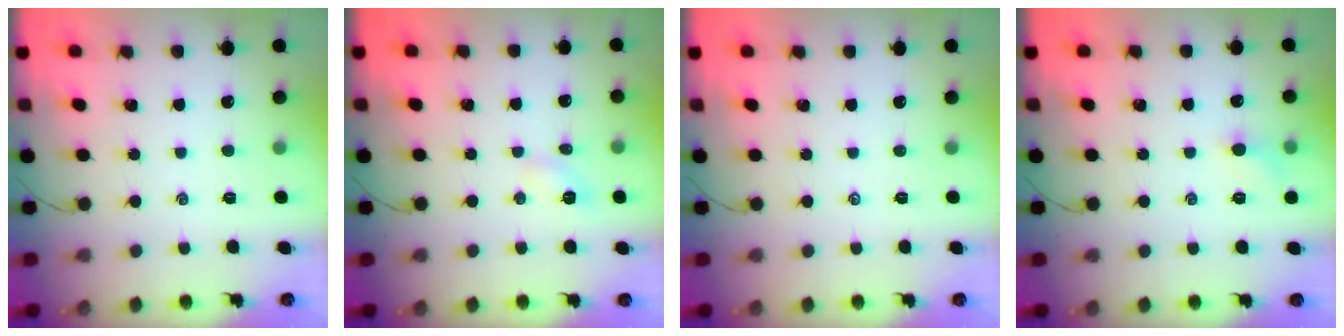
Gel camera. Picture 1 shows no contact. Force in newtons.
{"total": 4.3, "press": 4.1, "slide": 1.3}
{"total": 0.0}
{"total": 5.4, "press": 5.1, "slide": 1.5}